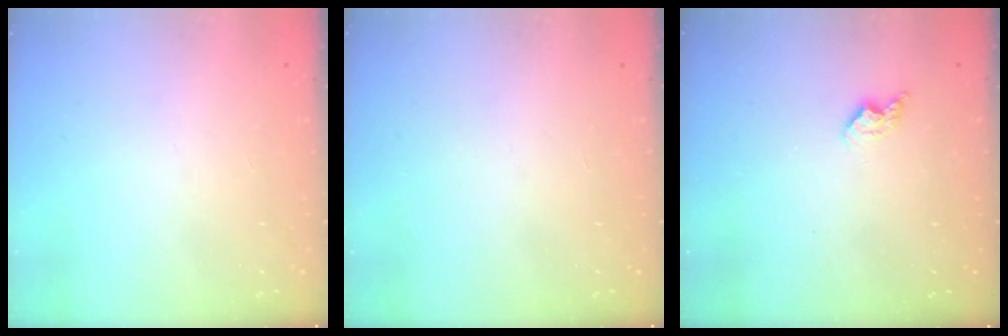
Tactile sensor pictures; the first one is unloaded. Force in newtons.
{"total": 0.0}
{"total": 4.9, "press": 4.8, "slide": 0.8}